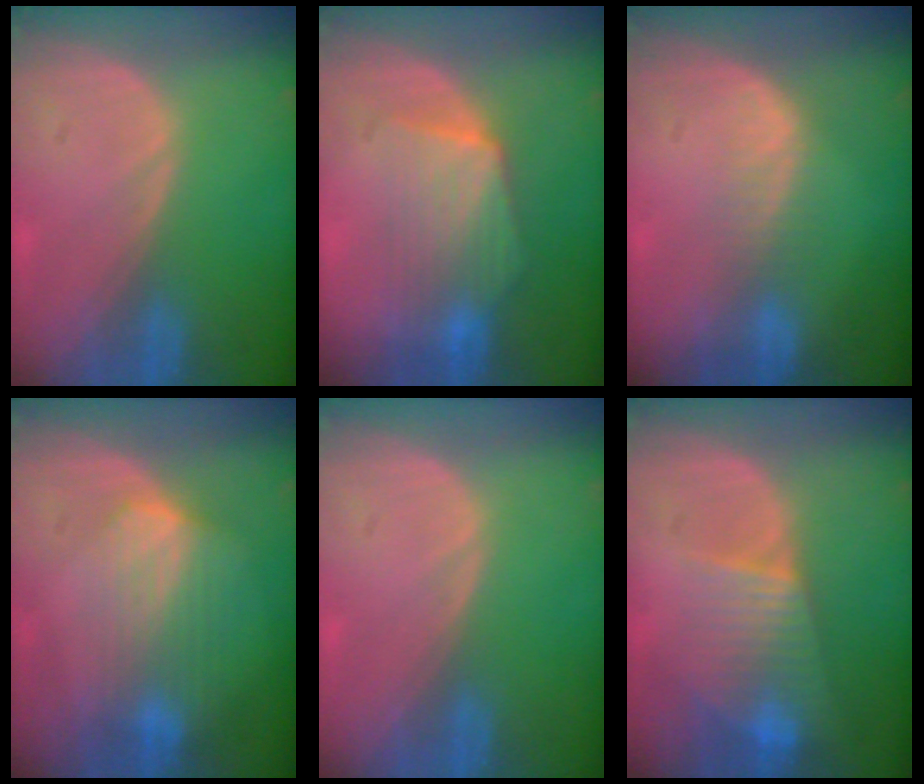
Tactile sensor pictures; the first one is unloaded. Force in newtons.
{"total": 7.3, "press": 7.1, "slide": 1.6}
{"total": 2.7, "press": 2.3, "slide": 1.5}
{"total": 7.2, "press": 6.4, "slide": 3.1}
{"total": 0.0}
{"total": 7.7, "press": 6.8, "slide": 3.6}